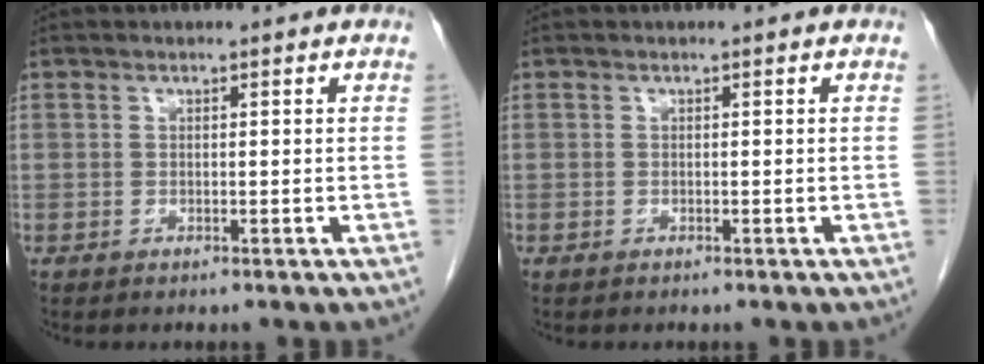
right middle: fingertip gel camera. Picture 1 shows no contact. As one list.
[{"total": 0.0}]